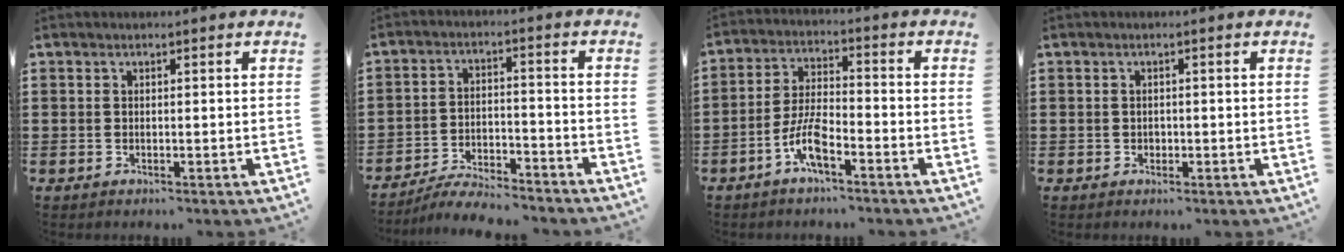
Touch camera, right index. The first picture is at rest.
{"total": 5.4, "force": [-5.2, 0.3, 1.3], "torque": [-0.030, 0.003, -0.104]}
{"total": 6.7, "force": [-3.8, 1.9, 5.2], "torque": [-0.127, -0.005, -0.078]}
{"total": 0.7, "force": [-0.1, 0.6, 0.3], "torque": [-0.008, 0.003, -0.003]}